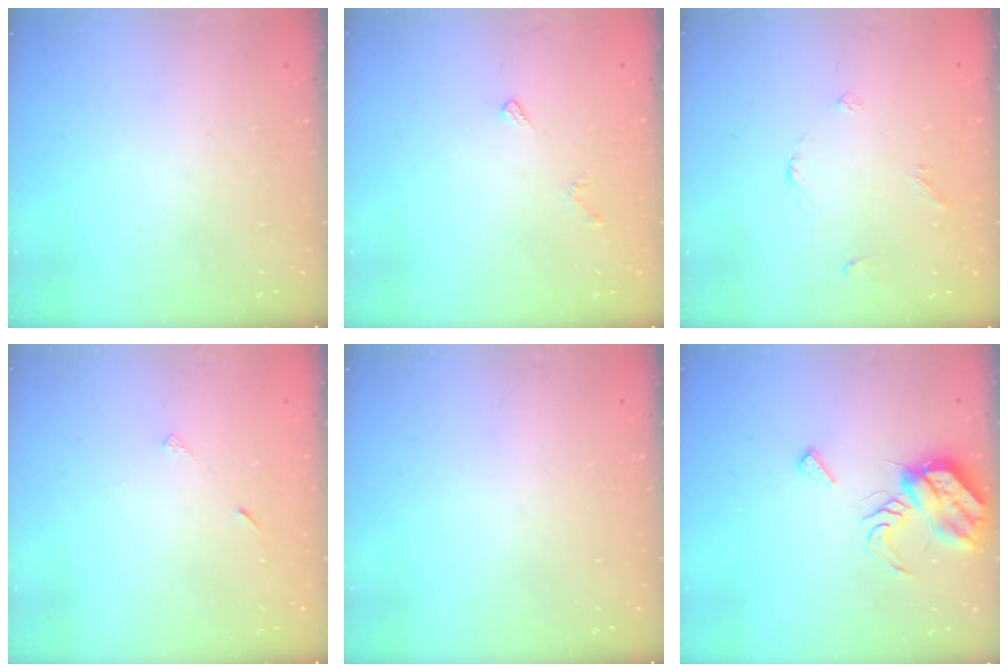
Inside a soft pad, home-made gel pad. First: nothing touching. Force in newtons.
{"total": 5.6, "press": 5.6, "slide": 0.8}
{"total": 2.9, "press": 2.9, "slide": 0.5}
{"total": 3.9, "press": 3.8, "slide": 0.6}
{"total": 0.0}
{"total": 8.6, "press": 8.6, "slide": 0.7}